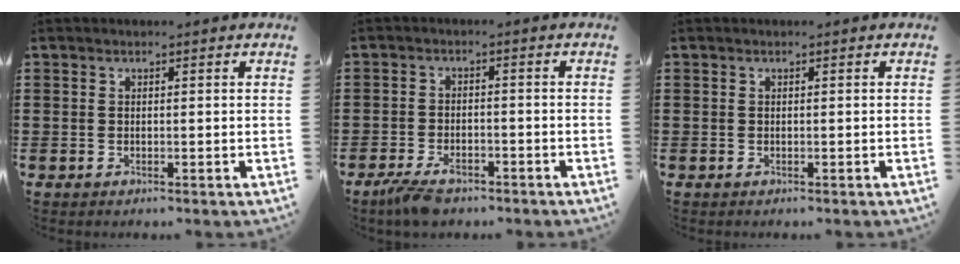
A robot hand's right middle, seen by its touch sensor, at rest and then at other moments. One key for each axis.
{"total": 3.6, "fx": -2.7, "fy": 1.3, "fz": 2.1, "tx": -0.048, "ty": 0.002, "tz": -0.055}
{"total": 0.0}